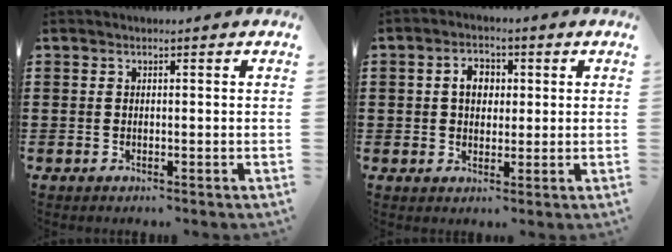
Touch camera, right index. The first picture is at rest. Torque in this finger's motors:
{"motor_torque": [1.21, 0.79, 0.68, 0.05]}